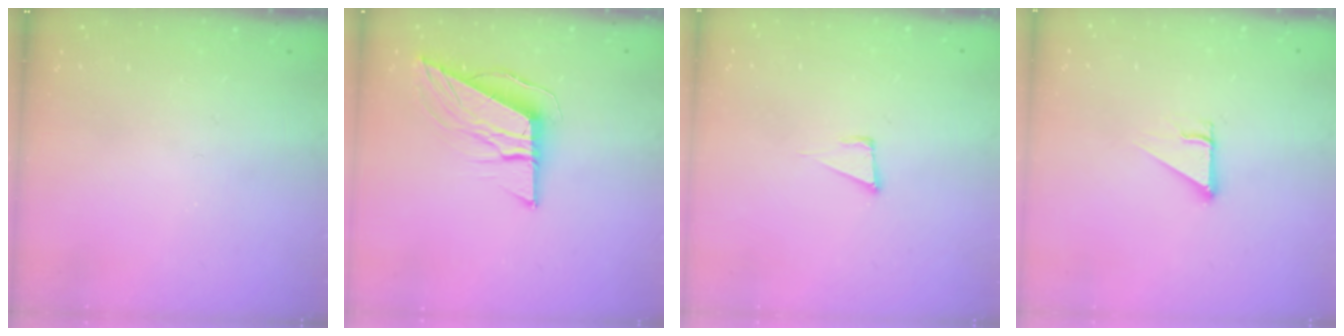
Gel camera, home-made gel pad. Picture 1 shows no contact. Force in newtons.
{"total": 9.4, "press": 9.4, "slide": 0.6}
{"total": 4.2, "press": 2.8, "slide": 3.1}
{"total": 2.5, "press": 2.5, "slide": 0.2}